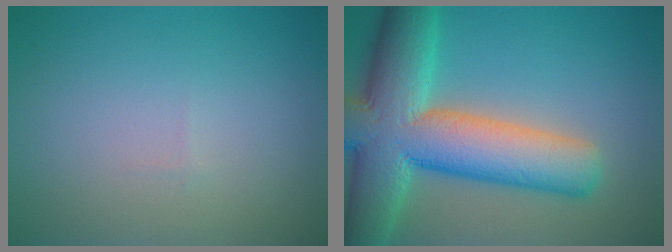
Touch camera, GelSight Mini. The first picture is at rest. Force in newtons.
{"total": 13.0, "press": 13.0, "slide": 1.0}